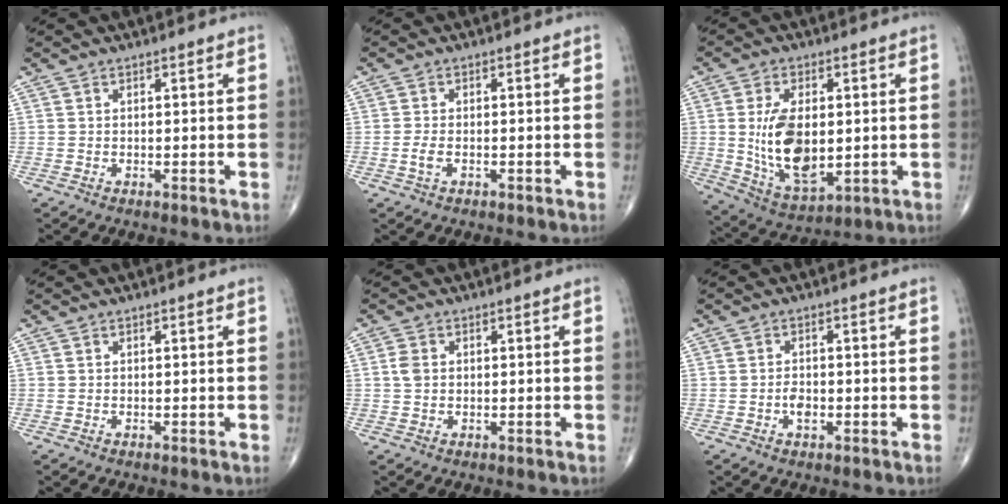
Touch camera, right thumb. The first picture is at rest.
{"total": 1.8, "force": [-0.6, 1.0, 1.4], "torque": [-0.034, 0.003, -0.014]}
{"total": 14.3, "force": [0.4, 7.7, 12.0], "torque": [-0.208, -0.016, 0.022]}
{"total": 0.0}
{"total": 2.2, "force": [0.2, 1.6, 1.4], "torque": [-0.029, 0.002, 0.003]}
{"total": 2.5, "force": [-0.7, 1.5, 1.8], "torque": [-0.027, 0.004, -0.014]}